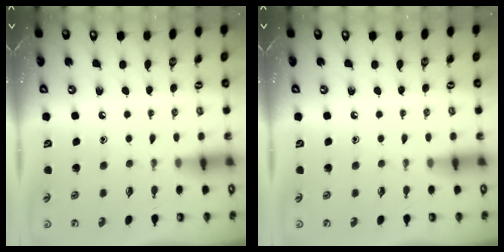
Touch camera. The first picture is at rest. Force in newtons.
{"total": 0.0}